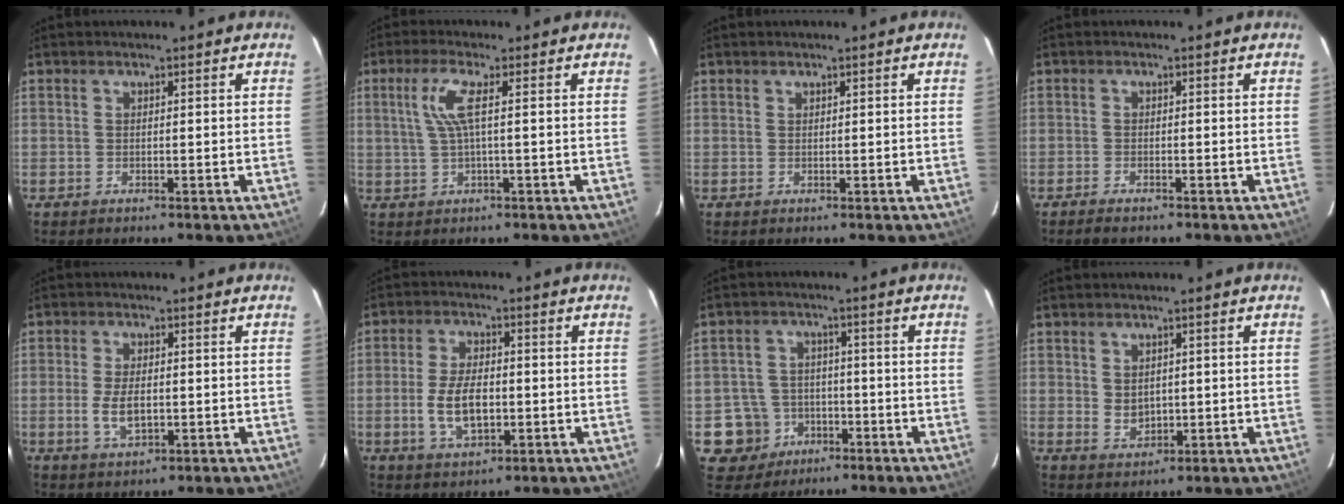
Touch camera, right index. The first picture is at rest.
{"total": 4.8, "force": [0.8, -0.1, 4.7], "torque": [-0.094, 0.002, 0.022]}
{"total": 0.0}
{"total": 1.9, "force": [-1.6, 0.4, 0.9], "torque": [-0.024, -0.003, -0.031]}
{"total": 5.2, "force": [-0.9, 2.5, 4.5], "torque": [-0.094, -0.005, -0.015]}
{"total": 8.1, "force": [-1.5, 4.0, 6.9], "torque": [-0.141, -0.003, -0.024]}
{"total": 8.3, "force": [-3.1, 7.7, 0.5], "torque": [-0.034, 0.031, -0.039]}
{"total": 3.5, "force": [0.4, 2.8, 2.0], "torque": [-0.034, -0.002, 0.014]}